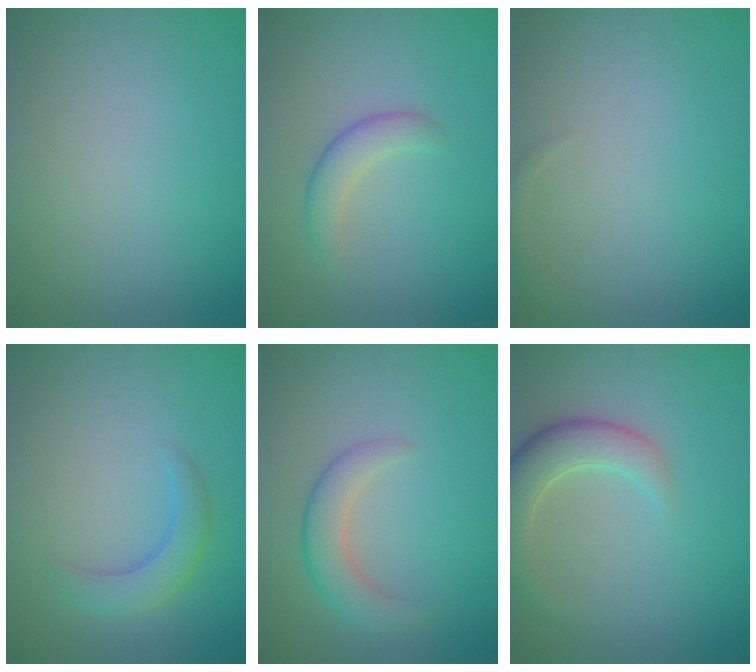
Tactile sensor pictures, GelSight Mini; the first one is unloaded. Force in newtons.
{"total": 2.3, "press": 2.3, "slide": 0.1}
{"total": 1.0, "press": 1.0, "slide": 0.1}
{"total": 2.7, "press": 2.7, "slide": 0.1}
{"total": 3.3, "press": 3.3, "slide": 0.2}
{"total": 4.4, "press": 4.4, "slide": 0.4}